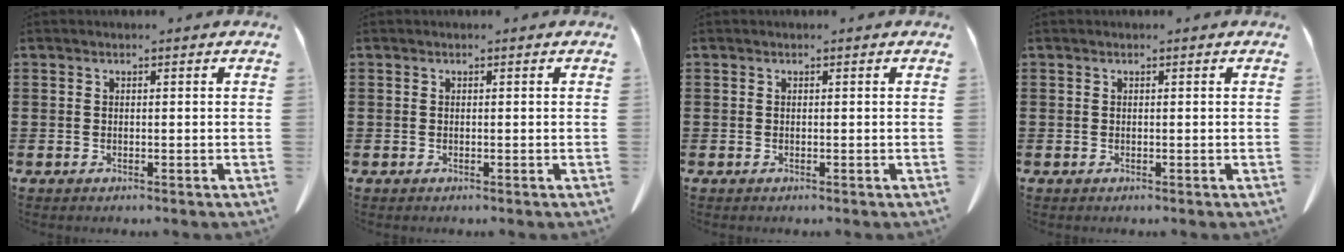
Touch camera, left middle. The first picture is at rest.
{"total": 0.0}
{"total": 0.0}
{"total": 0.0}